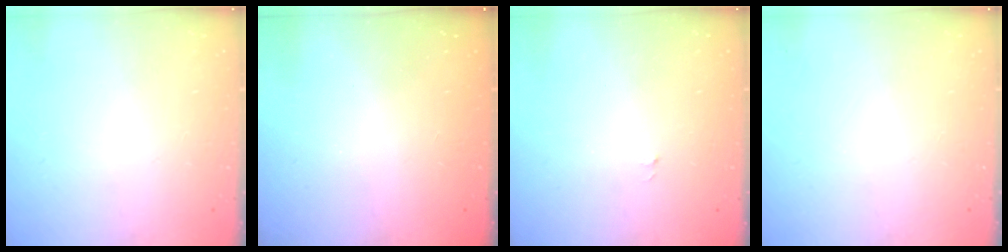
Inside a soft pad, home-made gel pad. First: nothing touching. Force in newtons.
{"total": 2.5, "press": 2.4, "slide": 0.8}
{"total": 2.8, "press": 2.6, "slide": 0.8}
{"total": 0.0}